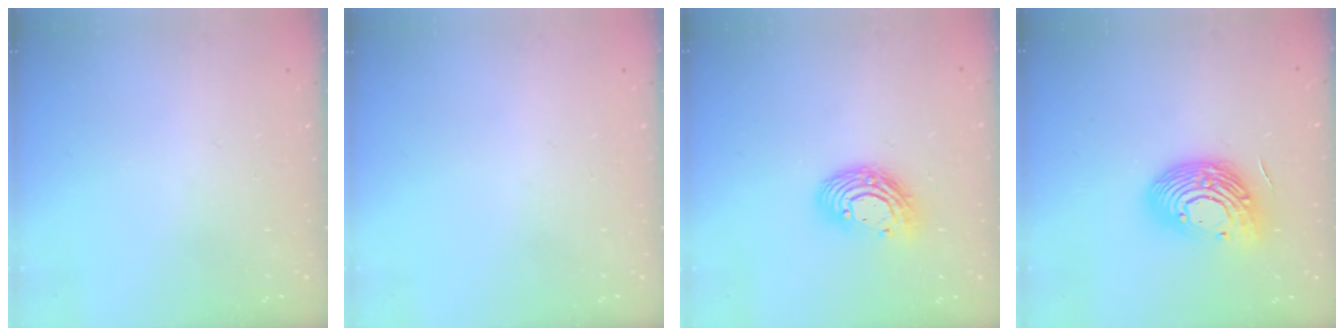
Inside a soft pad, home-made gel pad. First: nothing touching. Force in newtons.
{"total": 0.0}
{"total": 11.8, "press": 11.8, "slide": 0.8}
{"total": 16.1, "press": 16.0, "slide": 1.3}